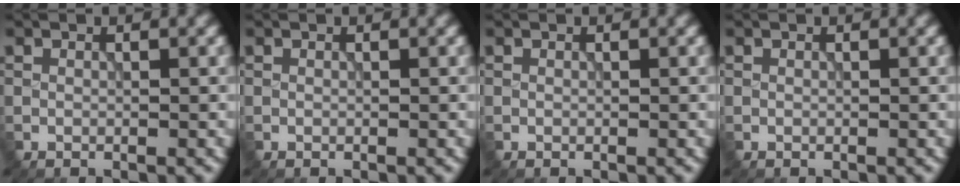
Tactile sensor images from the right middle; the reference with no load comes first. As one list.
[{"total": 0.0}, {"total": 0.0}, {"total": 0.0}]